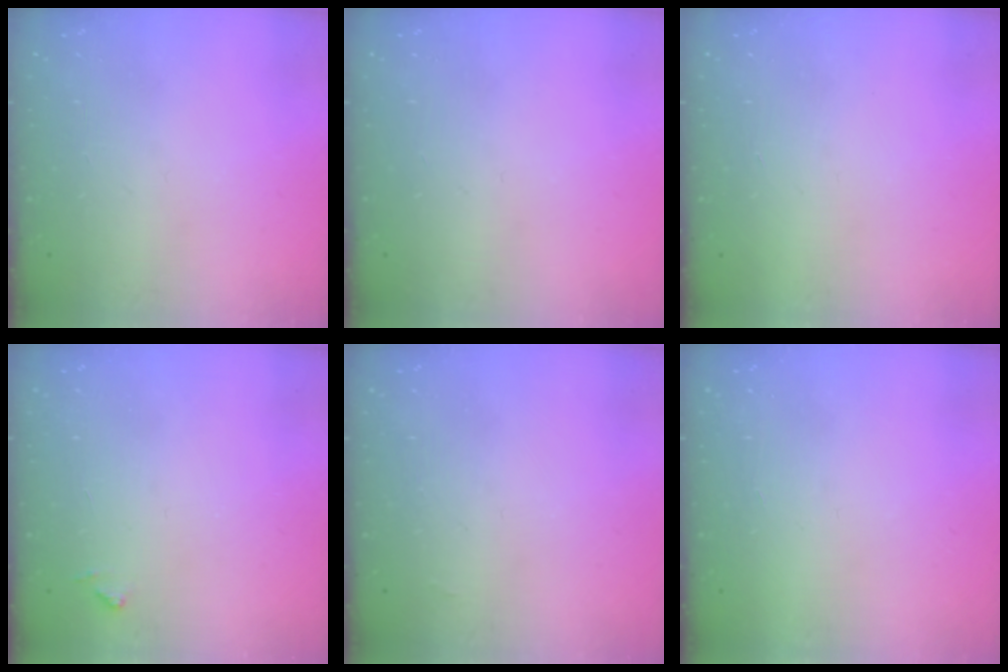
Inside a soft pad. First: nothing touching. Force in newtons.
{"total": 0.0}
{"total": 1.5, "press": 1.5, "slide": 0.1}
{"total": 6.5, "press": 6.4, "slide": 0.4}
{"total": 1.3, "press": 1.3, "slide": 0.2}
{"total": 1.7, "press": 1.7, "slide": 0.1}